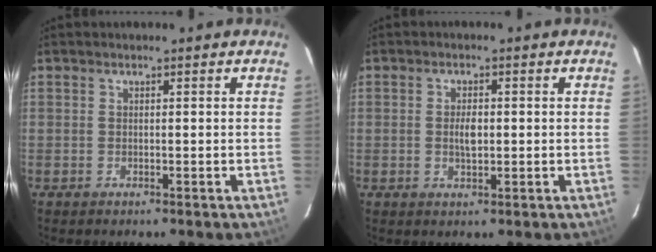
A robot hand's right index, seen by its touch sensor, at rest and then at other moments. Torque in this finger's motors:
{"motor_torque": [0.33, -0.01, 0.10, 0.02]}